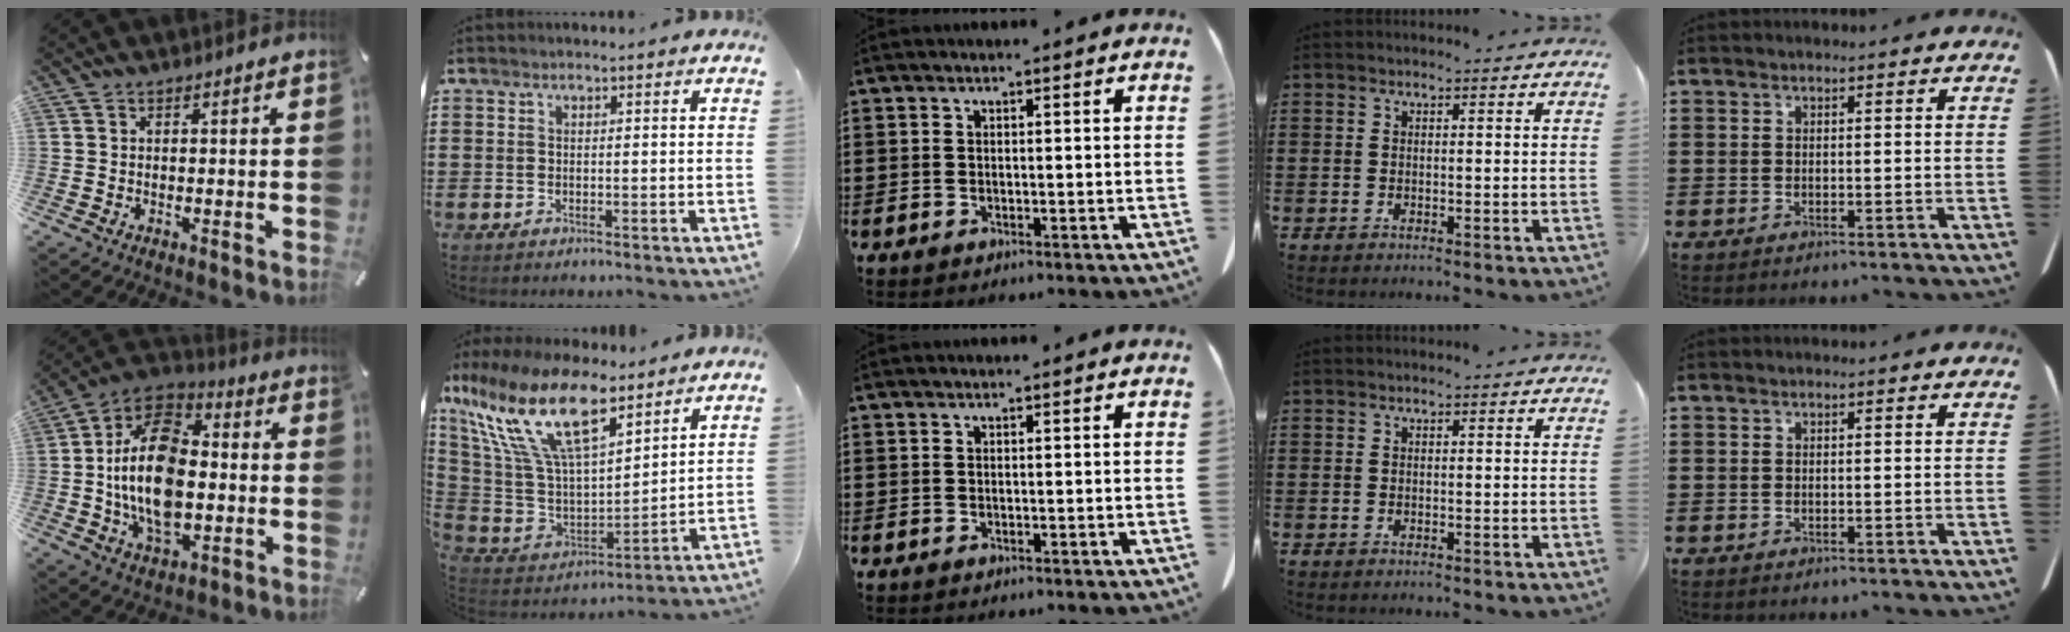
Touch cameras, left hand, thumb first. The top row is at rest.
{"thumb": {"total": 19.5, "force": [-2.3, 12.4, 14.9], "torque": [-0.312, 0.009, -0.048]}, "index": {"total": 17.9, "force": [10.1, 6.8, 13.0], "torque": [-0.302, -0.053, 0.174]}}